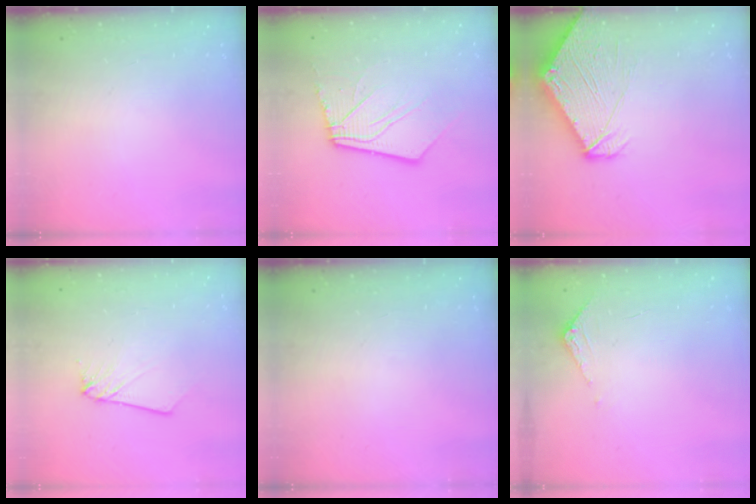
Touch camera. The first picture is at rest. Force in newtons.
{"total": 12.4, "press": 12.3, "slide": 1.7}
{"total": 11.1, "press": 11.0, "slide": 1.2}
{"total": 3.1, "press": 3.0, "slide": 0.3}
{"total": 0.0}
{"total": 5.0, "press": 5.0, "slide": 0.5}